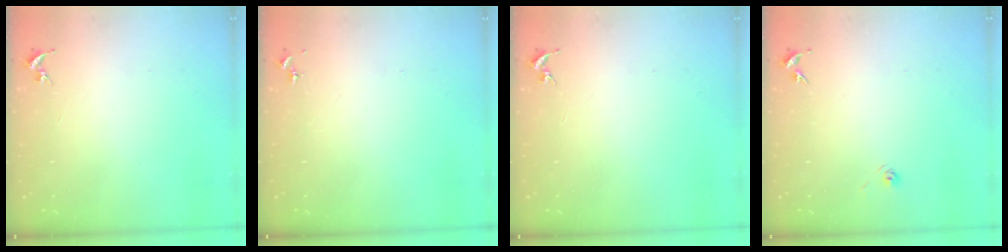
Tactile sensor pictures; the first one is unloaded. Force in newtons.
{"total": 0.0}
{"total": 0.0}
{"total": 3.2, "press": 2.7, "slide": 1.7}